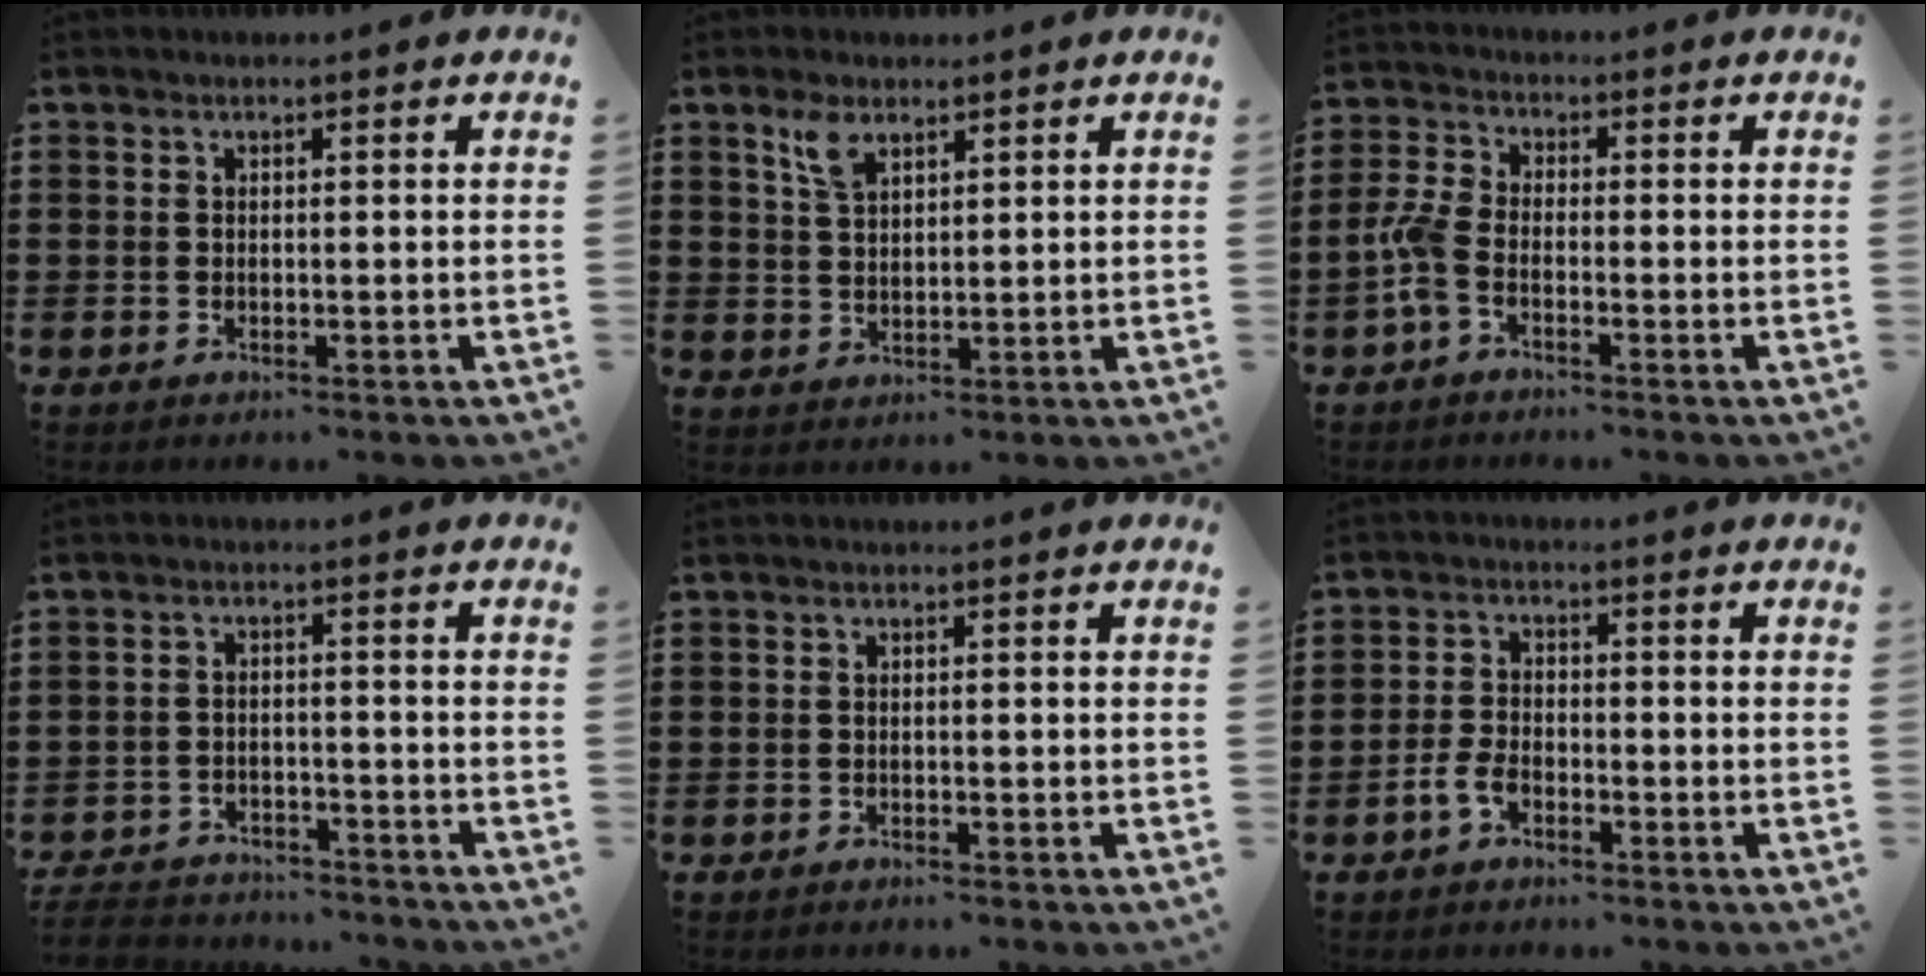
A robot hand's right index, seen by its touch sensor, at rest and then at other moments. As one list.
[{"total": 4.0, "force": [2.6, 1.8, 2.5], "torque": [-0.057, 0.006, 0.047]}, {"total": 4.2, "force": [-2.1, 1.8, 3.1], "torque": [-0.091, -0.005, -0.049]}, {"total": 4.7, "force": [-4.6, 0.8, 0.2], "torque": [-0.018, 0.002, -0.098]}, {"total": 0.9, "force": [-0.9, 0.1, 0.0], "torque": [-0.002, -0.002, -0.018]}, {"total": 3.4, "force": [-2.3, 1.8, 1.9], "torque": [-0.049, 0.000, -0.048]}]